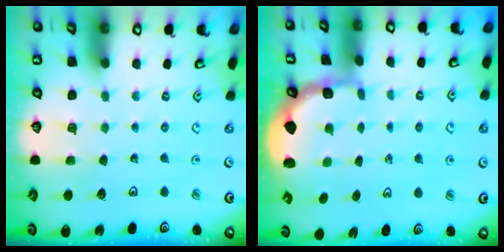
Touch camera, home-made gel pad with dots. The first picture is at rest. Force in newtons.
{"total": 1.8, "press": 1.6, "slide": 0.8}